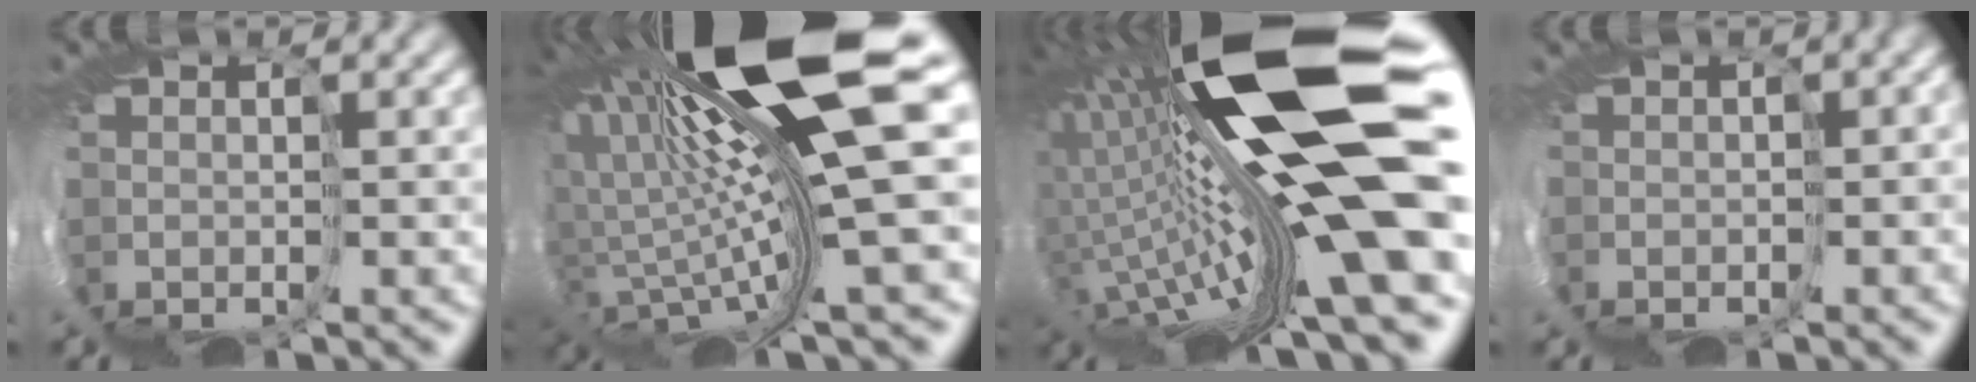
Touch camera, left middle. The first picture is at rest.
{"total": 16.7, "force": [6.3, 2.4, 15.3], "torque": [-0.260, -0.024, 0.122]}
{"total": 18.9, "force": [3.0, 3.3, 18.3], "torque": [-0.317, -0.009, 0.033]}
{"total": 2.7, "force": [-2.2, 1.0, 1.2], "torque": [-0.013, 0.004, -0.030]}